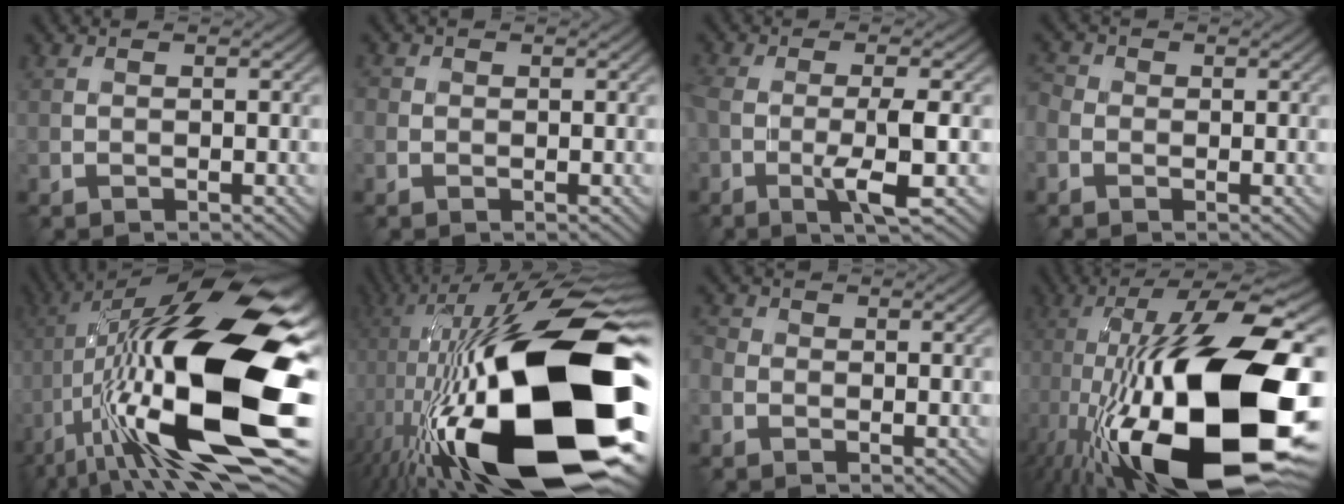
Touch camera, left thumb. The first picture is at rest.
{"total": 0.6, "force": [-0.1, 0.6, 0.0], "torque": [0.002, -0.003, -0.001]}
{"total": 5.5, "force": [-1.8, 1.1, 5.1], "torque": [-0.096, 0.006, -0.041]}
{"total": 2.0, "force": [-0.8, 1.6, 0.9], "torque": [-0.026, -0.001, -0.022]}
{"total": 21.5, "force": [-2.1, 7.4, 20.1], "torque": [-0.369, 0.017, -0.039]}
{"total": 23.2, "force": [-3.6, 8.2, 21.4], "torque": [-0.382, 0.007, -0.068]}
{"total": 1.5, "force": [-0.6, 1.2, 0.6], "torque": [-0.017, -0.002, -0.017]}
{"total": 22.5, "force": [-5.6, 7.9, 20.3], "torque": [-0.363, 0.009, -0.101]}